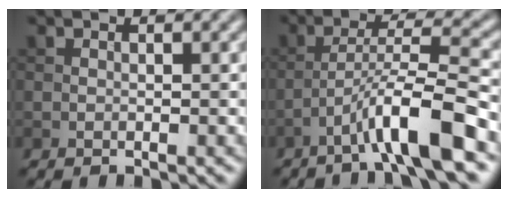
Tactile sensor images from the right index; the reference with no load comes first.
{"total": 7.1, "force": [-4.0, 0.6, 5.8], "torque": [-0.097, 0.019, -0.073]}